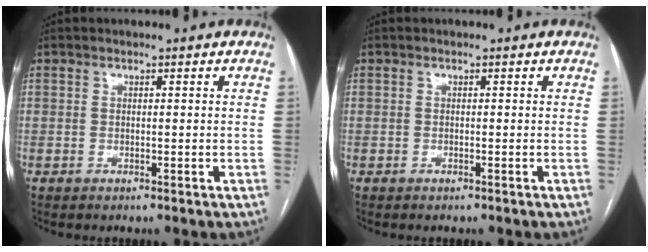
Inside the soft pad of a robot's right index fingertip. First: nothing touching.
{"total": 0.0}